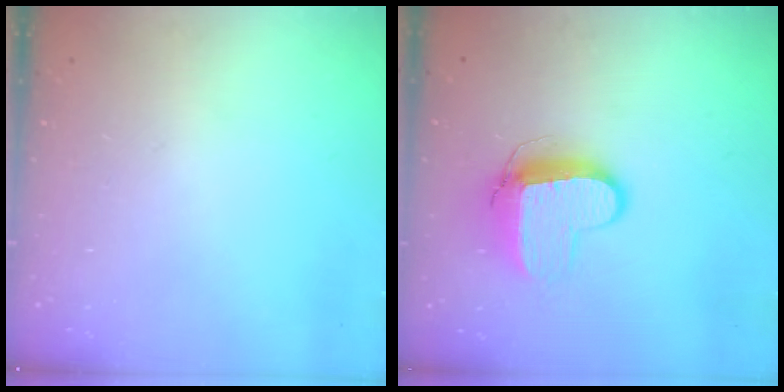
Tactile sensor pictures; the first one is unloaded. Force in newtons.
{"total": 10.3, "press": 10.2, "slide": 1.0}